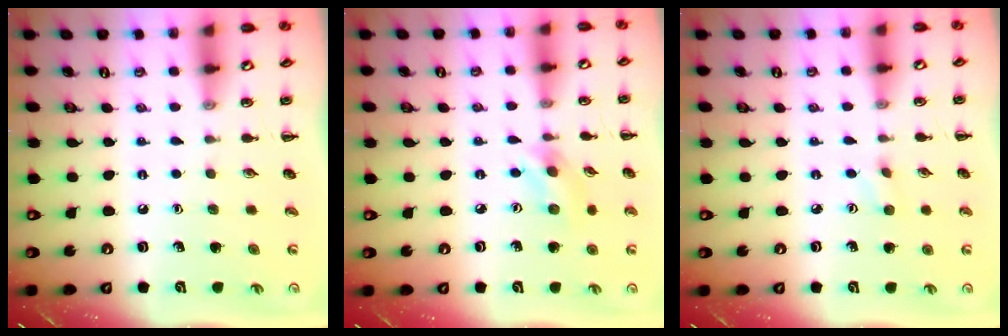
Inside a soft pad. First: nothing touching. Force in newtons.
{"total": 3.5, "press": 3.4, "slide": 0.6}
{"total": 2.3, "press": 2.2, "slide": 0.8}